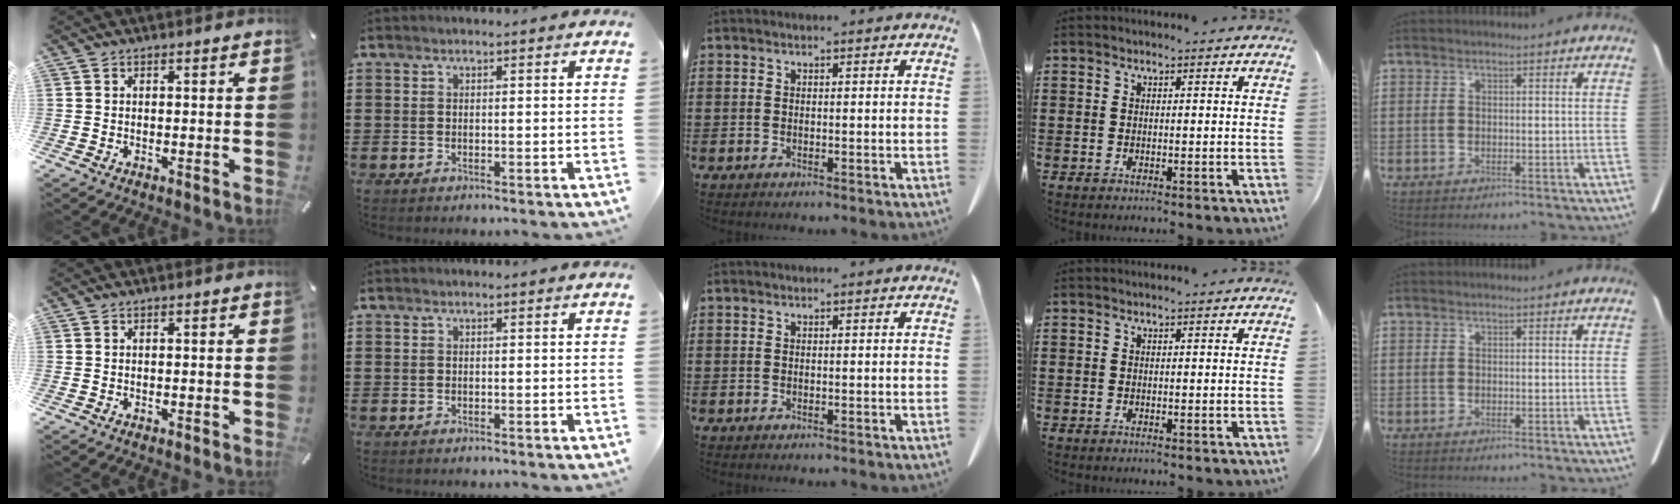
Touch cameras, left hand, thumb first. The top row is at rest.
{}